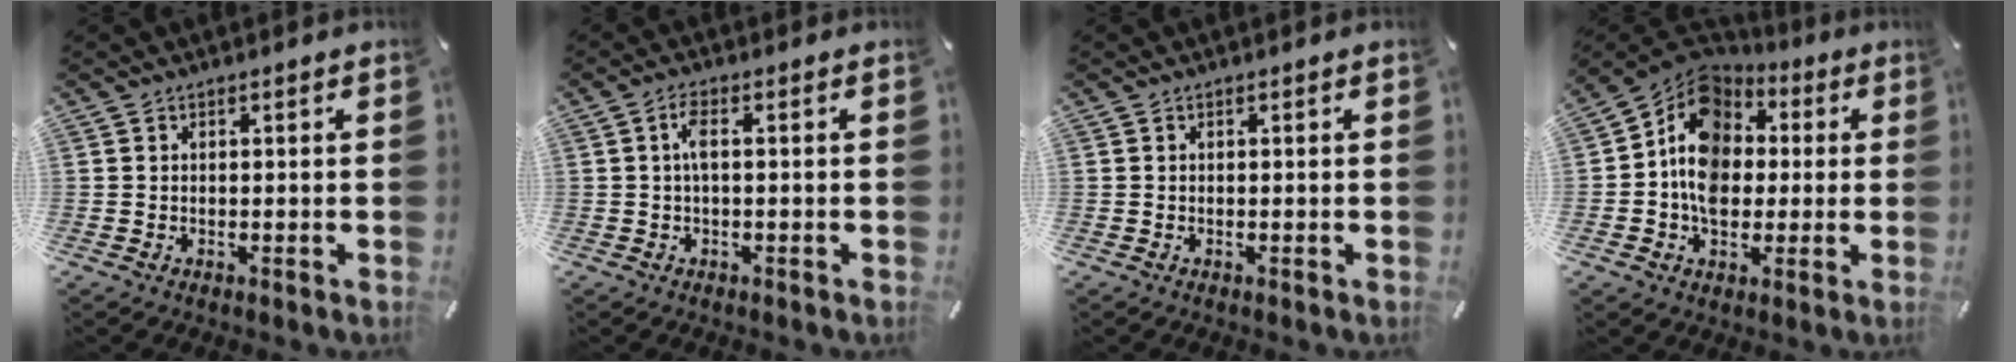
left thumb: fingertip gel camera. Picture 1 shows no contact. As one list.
[{"total": 3.4, "force": [0.1, 1.0, 3.3], "torque": [-0.065, 0.007, 0.000]}, {"total": 0.0}, {"total": 12.5, "force": [-0.2, 10.4, 7.0], "torque": [-0.120, 0.004, -0.006]}]